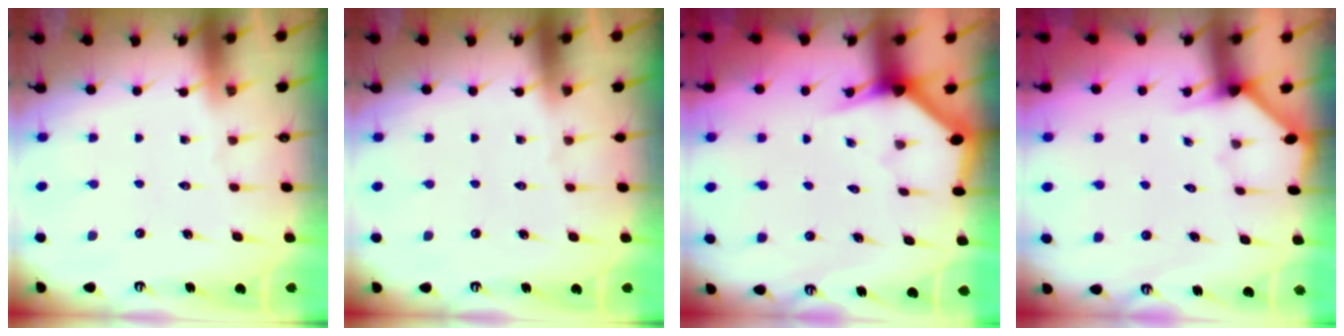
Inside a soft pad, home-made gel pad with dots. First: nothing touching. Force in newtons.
{"total": 0.0}
{"total": 2.6, "press": 2.6, "slide": 0.1}
{"total": 1.9, "press": 1.9, "slide": 0.1}